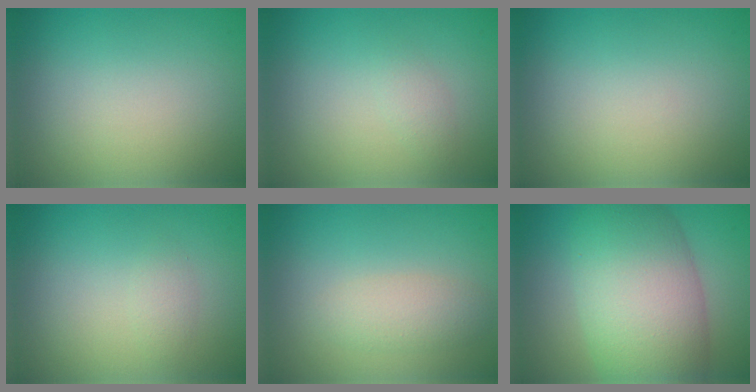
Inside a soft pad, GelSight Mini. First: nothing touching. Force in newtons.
{"total": 1.1, "press": 1.1, "slide": 0.0}
{"total": 0.0}
{"total": 0.9, "press": 0.9, "slide": 0.0}
{"total": 2.1, "press": 2.1, "slide": 0.1}
{"total": 11.0, "press": 11.0, "slide": 0.4}